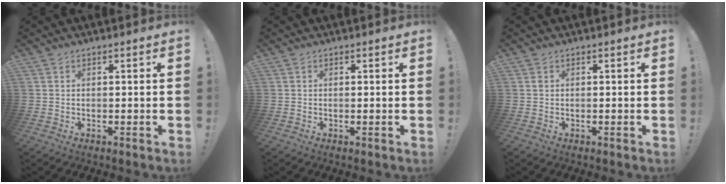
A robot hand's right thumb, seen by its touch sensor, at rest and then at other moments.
{"total": 0.7, "force": [0.1, 0.6, -0.4], "torque": [0.000, 0.005, 0.003]}
{"total": 0.6, "force": [0.2, 0.5, 0.2], "torque": [-0.005, 0.003, 0.003]}